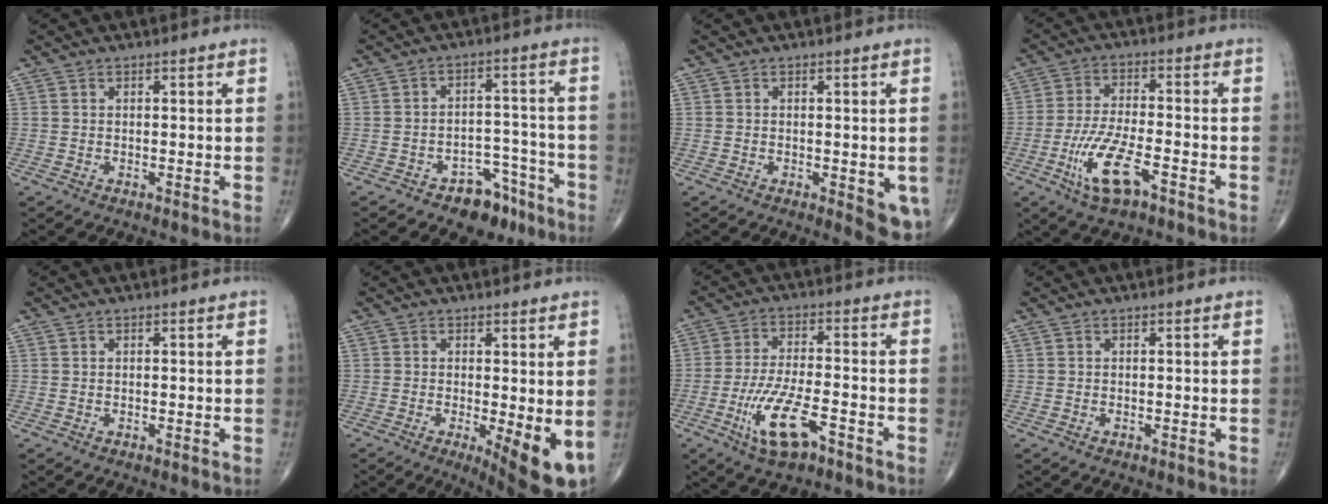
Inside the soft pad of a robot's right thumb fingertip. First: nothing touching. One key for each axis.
{"total": 8.3, "fx": -5.8, "fy": 4.9, "fz": 3.4, "tx": -0.013, "ty": 0.060, "tz": -0.083}
{"total": 6.1, "fx": -1.6, "fy": 2.4, "fz": 5.4, "tx": -0.047, "ty": -0.011, "tz": -0.017}
{"total": 10.3, "fx": -5.0, "fy": 3.2, "fz": 8.4, "tx": -0.178, "ty": 0.017, "tz": -0.091}
{"total": 0.0}
{"total": 9.2, "fx": -1.7, "fy": 2.7, "fz": 8.6, "tx": -0.118, "ty": -0.022, "tz": -0.019}
{"total": 10.8, "fx": -5.3, "fy": 3.5, "fz": 8.7, "tx": -0.178, "ty": 0.019, "tz": -0.092}
{"total": 0.0}